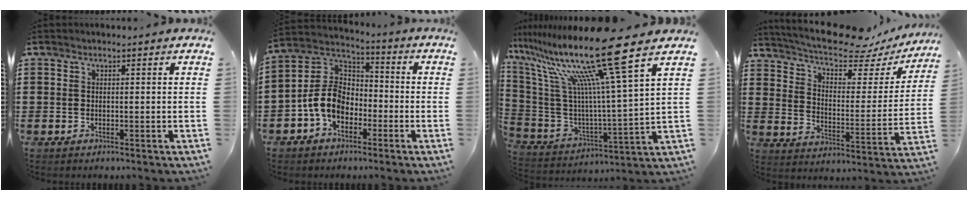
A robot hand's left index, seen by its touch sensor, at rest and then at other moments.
{"total": 9.0, "force": [-3.5, 6.4, 5.3], "torque": [-0.148, 0.005, -0.077]}
{"total": 19.0, "force": [13.1, 0.5, 13.8], "torque": [-0.282, -0.086, 0.199]}
{"total": 10.1, "force": [8.8, 1.4, 4.9], "torque": [-0.106, -0.059, 0.145]}